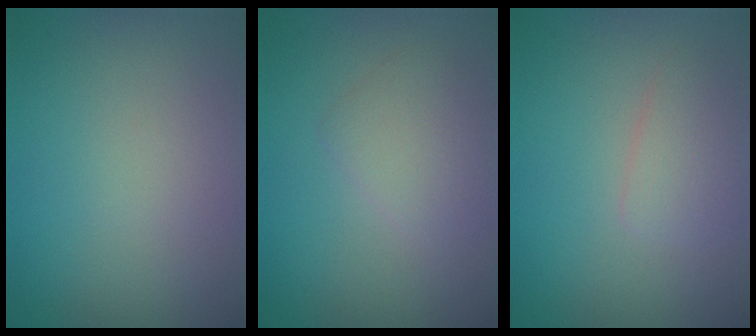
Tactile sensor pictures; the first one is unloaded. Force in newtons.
{"total": 2.4, "press": 2.4, "slide": 0.0}
{"total": 1.9, "press": 1.9, "slide": 0.0}